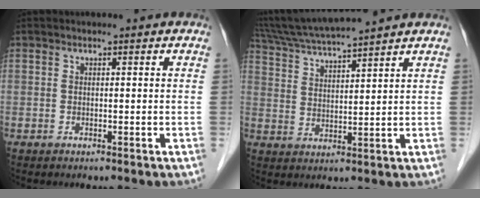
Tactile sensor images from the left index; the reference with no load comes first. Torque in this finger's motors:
{"motor_torque": [0.76, -0.73, 0.47, 0.16]}